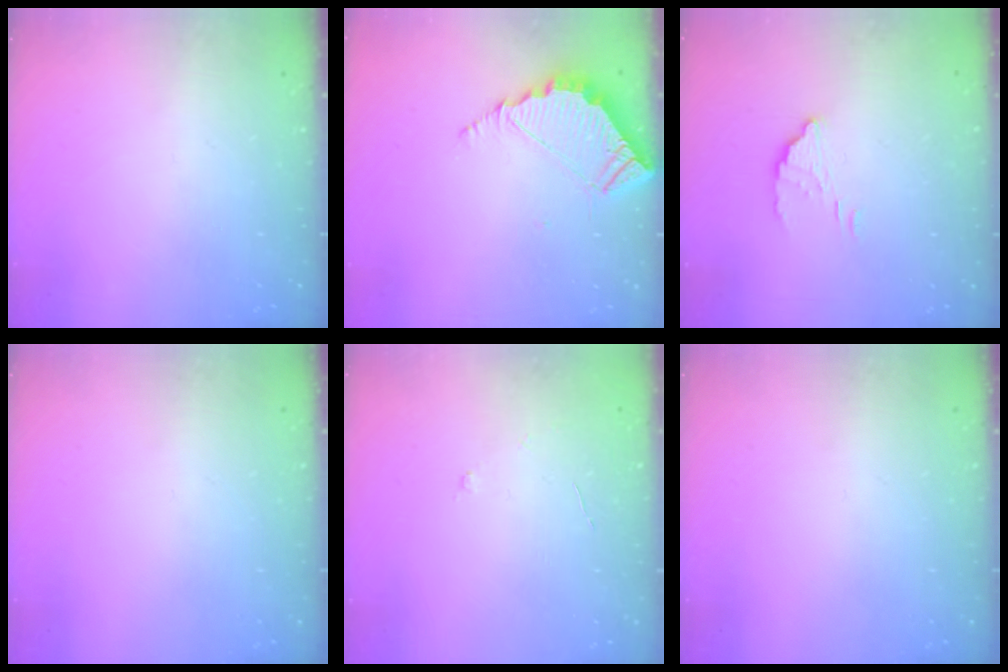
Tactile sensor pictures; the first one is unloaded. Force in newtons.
{"total": 5.5, "press": 5.5, "slide": 0.2}
{"total": 2.9, "press": 2.9, "slide": 0.3}
{"total": 0.0}
{"total": 2.8, "press": 2.8, "slide": 0.3}
{"total": 0.0}